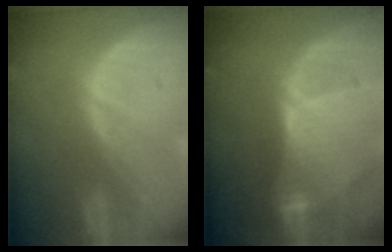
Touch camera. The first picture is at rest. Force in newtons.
{"total": 9.4, "press": 8.3, "slide": 4.5}